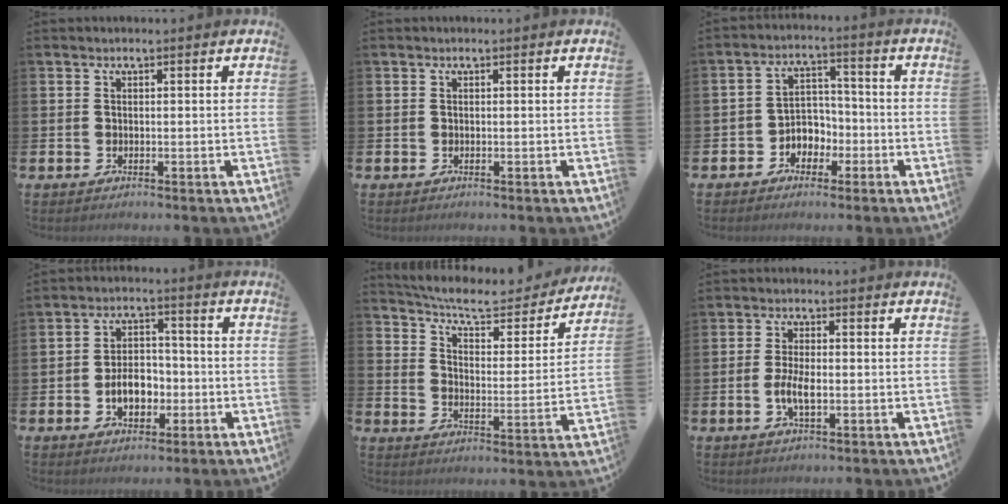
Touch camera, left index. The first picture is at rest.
{"total": 0.0}
{"total": 3.8, "force": [-2.0, 3.1, 0.9], "torque": [-0.033, 0.004, -0.047]}
{"total": 5.5, "force": [-2.0, 3.6, 3.7], "torque": [-0.050, 0.004, -0.042]}
{"total": 7.7, "force": [6.9, 1.8, 2.8], "torque": [-0.075, -0.050, 0.115]}
{"total": 3.8, "force": [-1.0, 1.4, 3.4], "torque": [-0.065, 0.000, -0.021]}